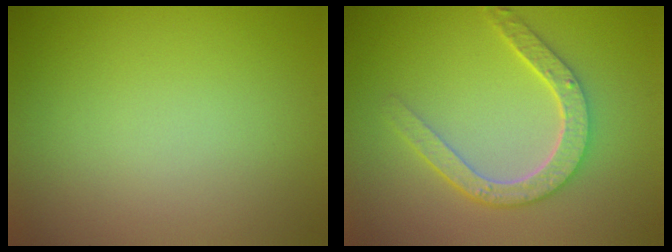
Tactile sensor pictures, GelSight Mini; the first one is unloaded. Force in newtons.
{"total": 4.5, "press": 3.5, "slide": 2.8}